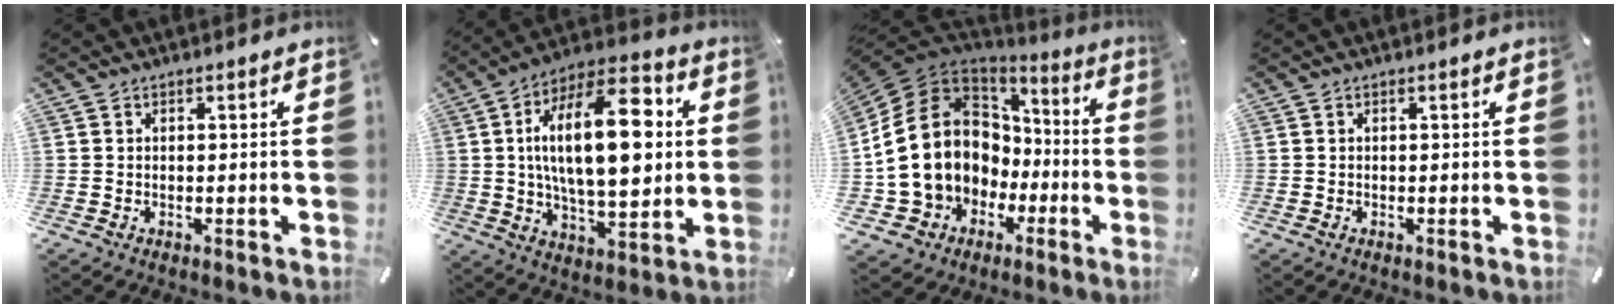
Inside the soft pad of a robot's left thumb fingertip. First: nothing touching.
{"total": 23.6, "force": [4.0, 11.4, 20.2], "torque": [-0.343, -0.007, 0.053]}
{"total": 17.9, "force": [-0.1, 15.7, 8.6], "torque": [-0.191, -0.010, 0.018]}
{"total": 0.0}